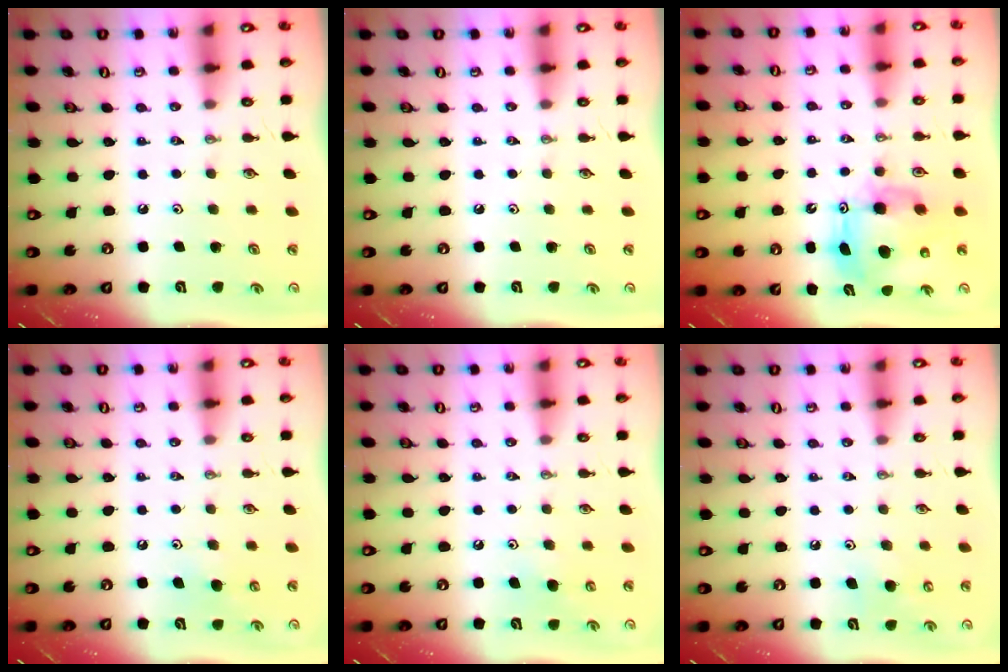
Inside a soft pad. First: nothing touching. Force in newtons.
{"total": 0.0}
{"total": 11.1, "press": 11.0, "slide": 1.2}
{"total": 6.1, "press": 5.8, "slide": 1.7}
{"total": 6.1, "press": 5.8, "slide": 1.7}
{"total": 7.8, "press": 7.7, "slide": 1.5}